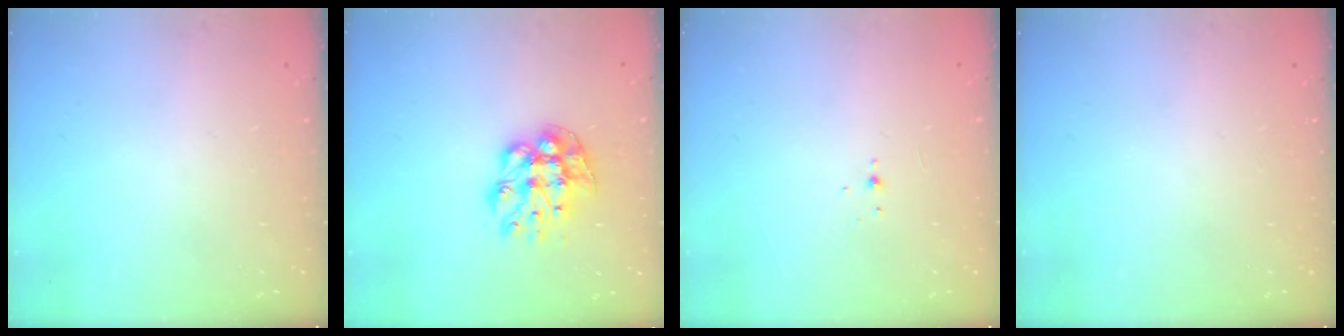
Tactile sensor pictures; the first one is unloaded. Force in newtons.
{"total": 10.8, "press": 10.8, "slide": 0.7}
{"total": 2.1, "press": 1.9, "slide": 0.8}
{"total": 0.0}